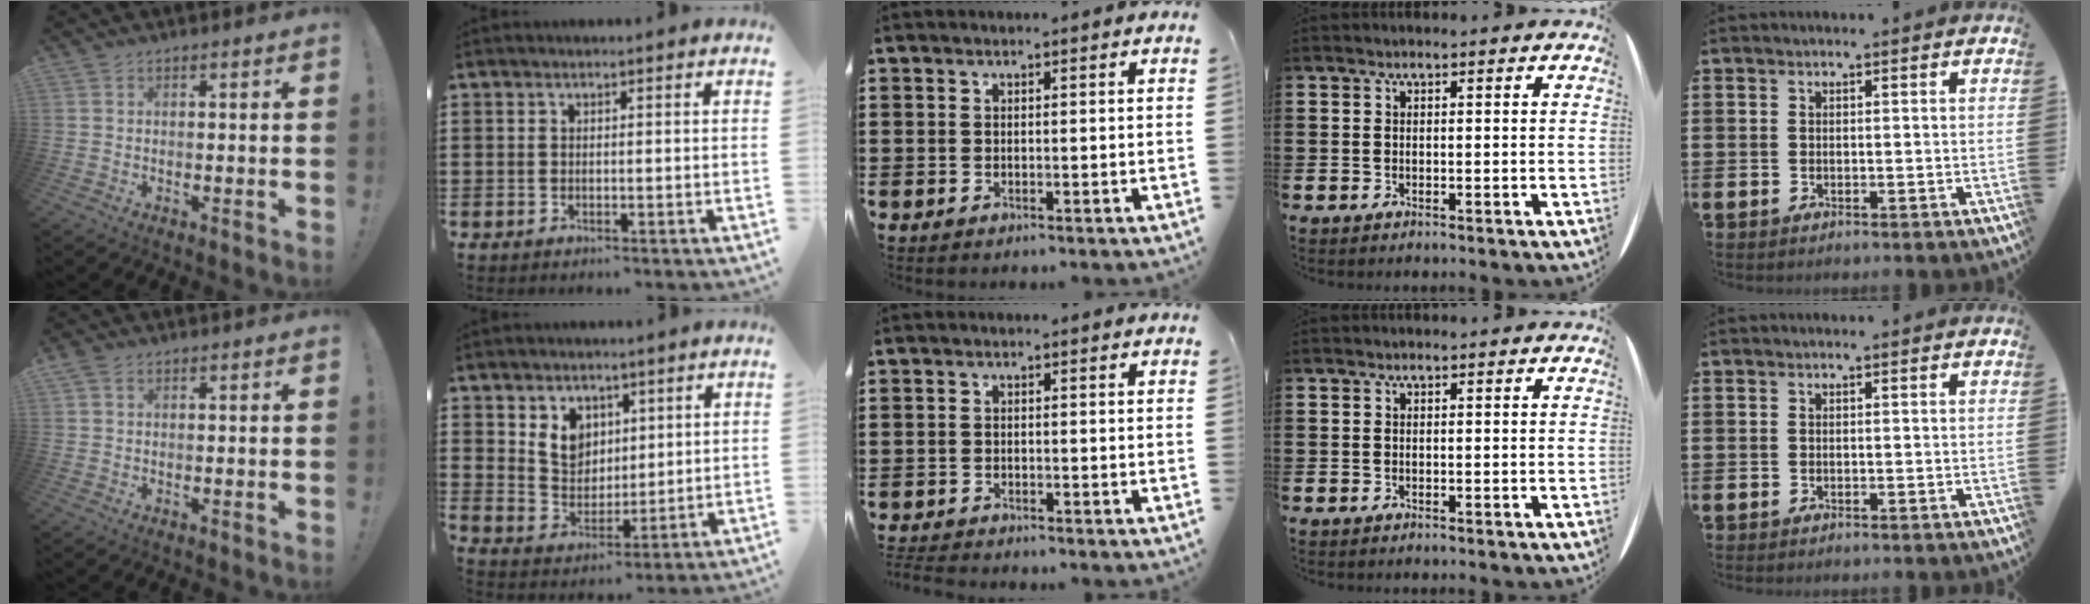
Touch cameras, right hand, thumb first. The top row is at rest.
{"thumb": {"total": 1.2, "force": [0.7, 0.8, 0.7], "torque": [-0.011, 0.000, 0.012]}, "index": {"total": 5.9, "force": [3.0, 4.7, 1.9], "torque": [-0.053, 0.006, 0.056]}, "middle": {"total": 1.7, "force": [-1.7, -0.1, 0.1], "torque": [-0.008, -0.004, -0.034]}}